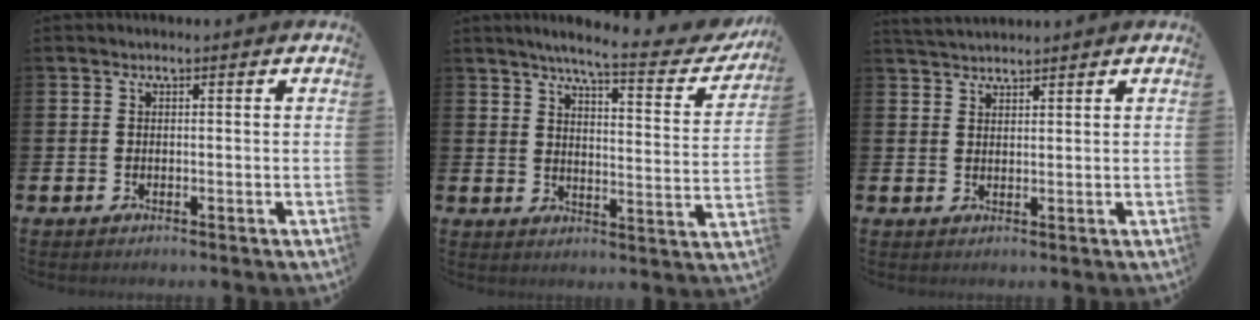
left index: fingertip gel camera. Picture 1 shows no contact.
{"total": 6.4, "force": [5.6, 0.5, 3.1], "torque": [-0.061, -0.046, 0.085]}
{"total": 2.7, "force": [2.7, 0.4, 0.3], "torque": [-0.010, -0.008, 0.050]}